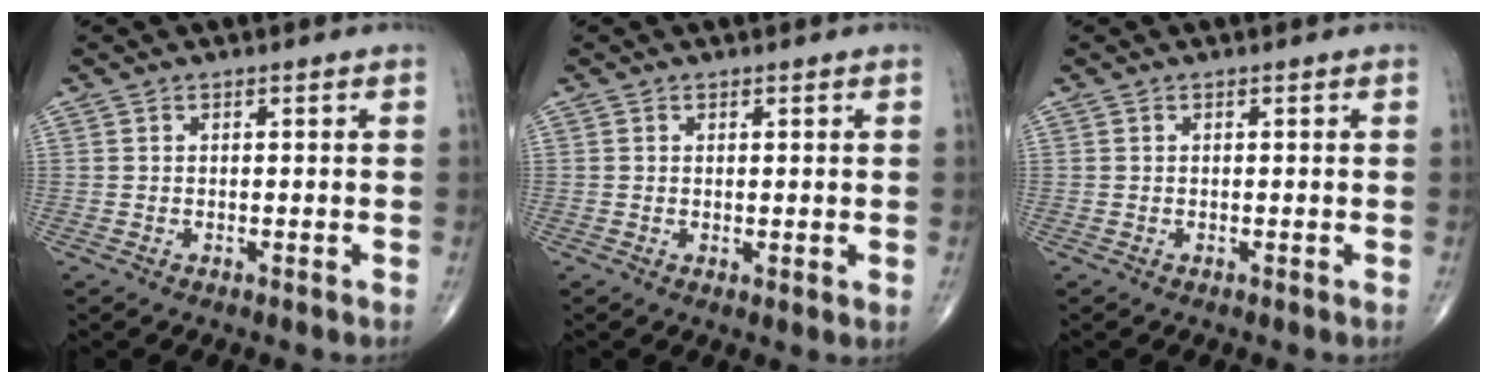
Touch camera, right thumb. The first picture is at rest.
{"total": 1.2, "force": [0.2, 0.3, 1.1], "torque": [-0.024, -0.007, 0.004]}
{"total": 0.0}